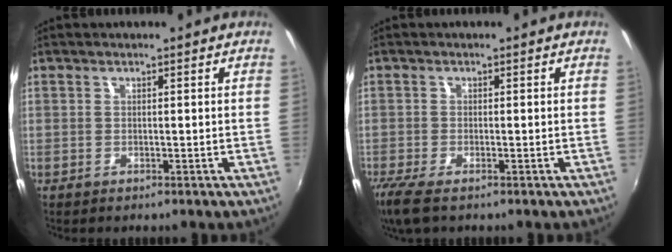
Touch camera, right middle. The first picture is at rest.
{"total": 5.1, "force": [-3.5, 1.0, 3.5], "torque": [-0.084, -0.021, -0.067]}